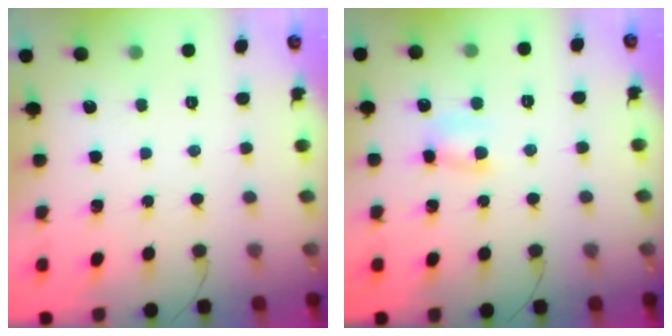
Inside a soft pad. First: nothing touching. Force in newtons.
{"total": 5.0, "press": 4.9, "slide": 1.0}